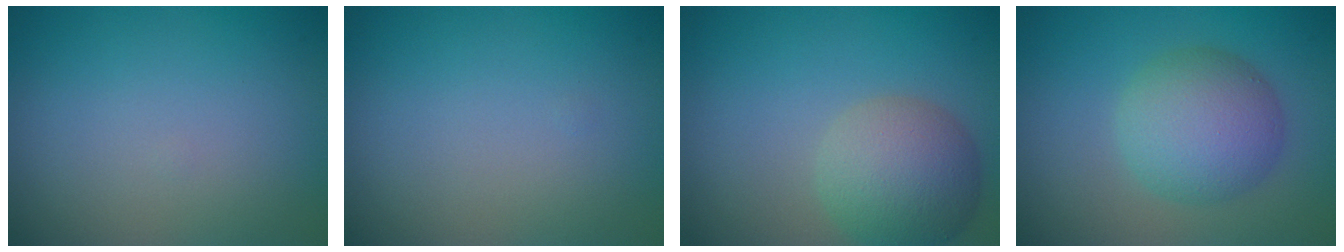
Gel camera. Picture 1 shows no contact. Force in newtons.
{"total": 0.0}
{"total": 5.4, "press": 5.4, "slide": 0.3}
{"total": 5.6, "press": 5.6, "slide": 0.1}